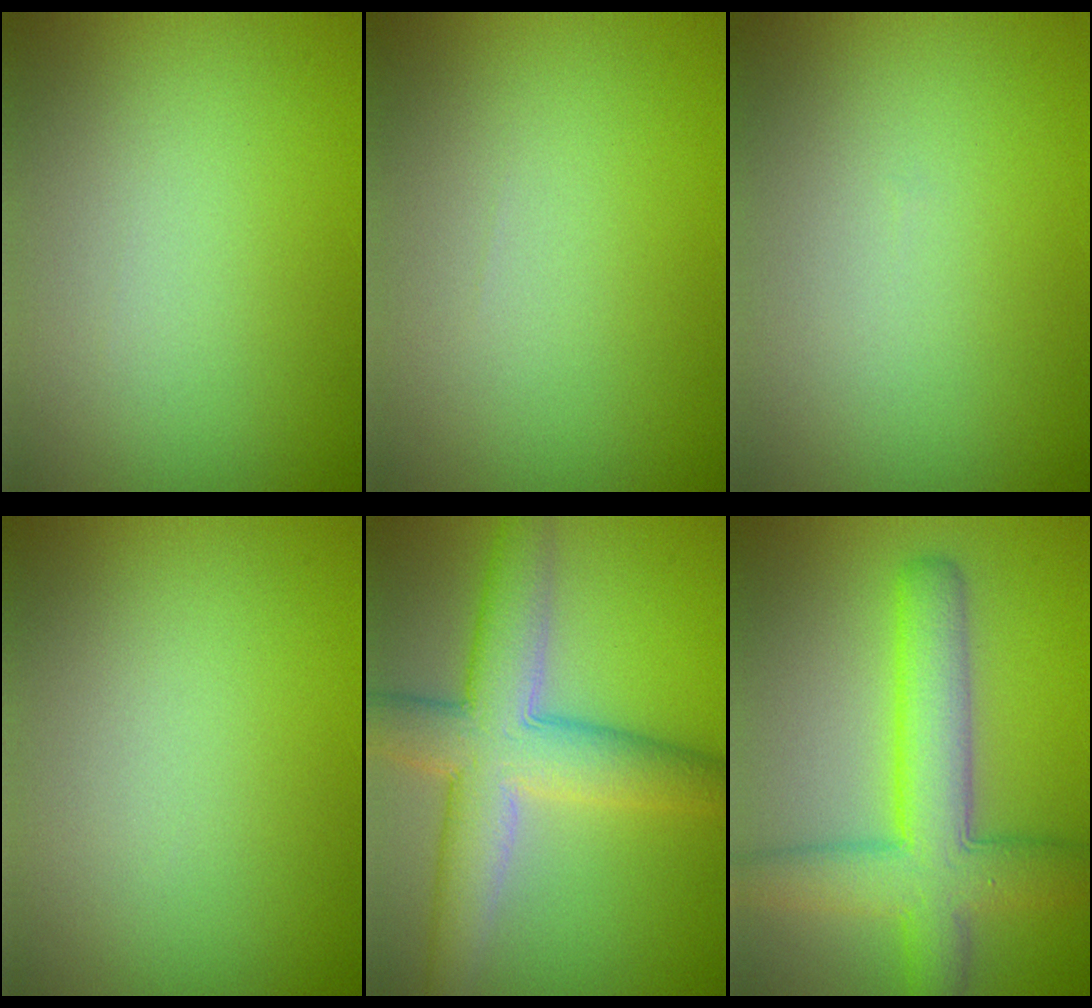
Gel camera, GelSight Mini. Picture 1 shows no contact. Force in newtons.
{"total": 0.0}
{"total": 0.0}
{"total": 0.0}
{"total": 8.0, "press": 8.0, "slide": 0.3}
{"total": 7.5, "press": 7.5, "slide": 0.2}